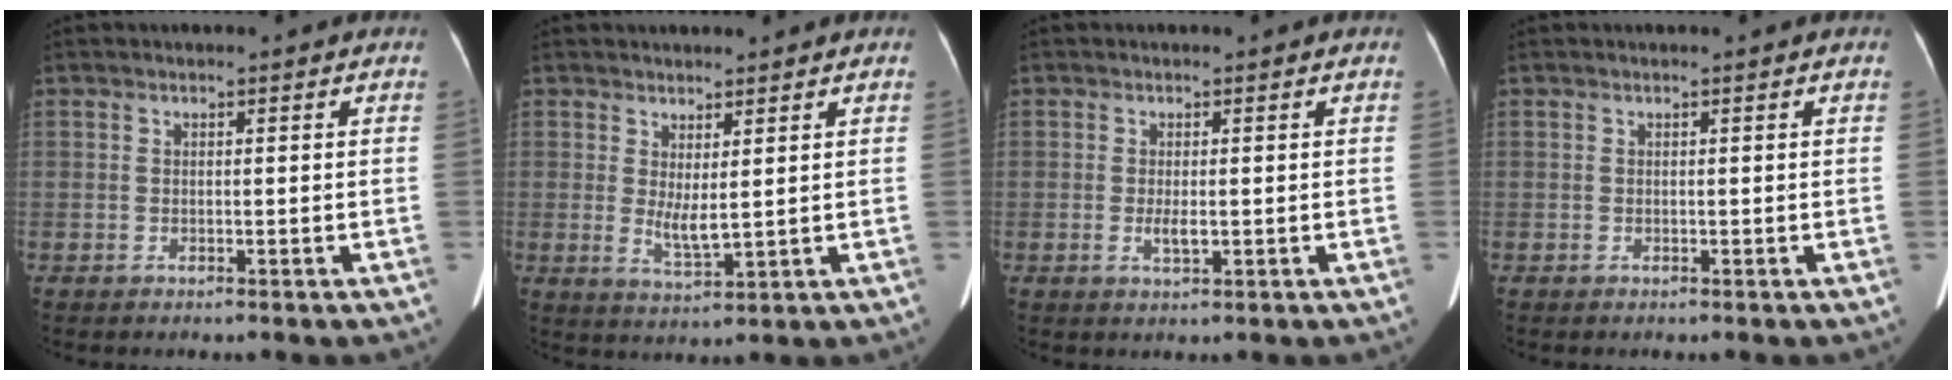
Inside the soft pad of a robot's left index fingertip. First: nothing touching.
{"total": 3.8, "force": [0.9, 0.7, 3.6], "torque": [-0.072, -0.011, 0.027]}
{"total": 1.9, "force": [-0.1, 0.5, 1.8], "torque": [-0.035, -0.003, 0.000]}
{"total": 0.0}